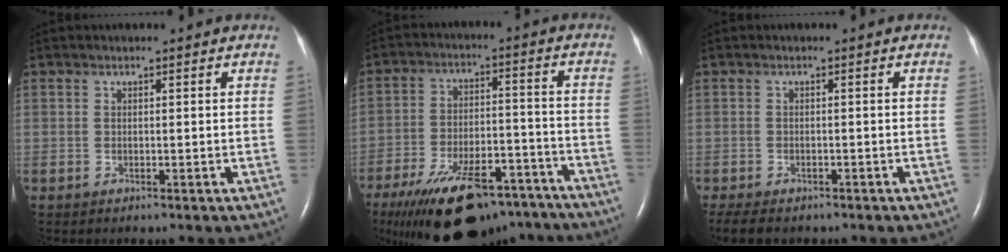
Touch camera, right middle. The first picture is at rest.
{"total": 21.6, "force": [-16.4, 7.8, 11.7], "torque": [-0.200, -0.001, -0.248]}
{"total": 6.1, "force": [-4.8, 2.4, 2.8], "torque": [-0.049, -0.013, -0.069]}